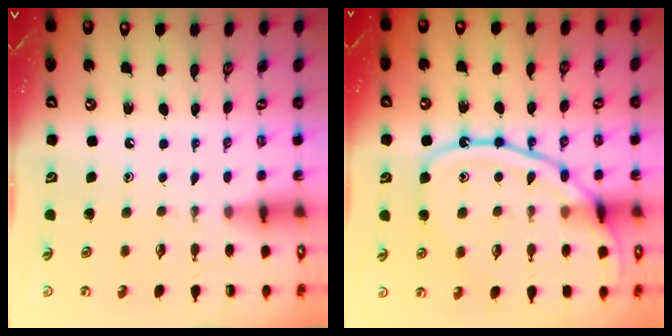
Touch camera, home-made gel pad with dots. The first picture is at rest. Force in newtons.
{"total": 16.2, "press": 16.1, "slide": 1.6}